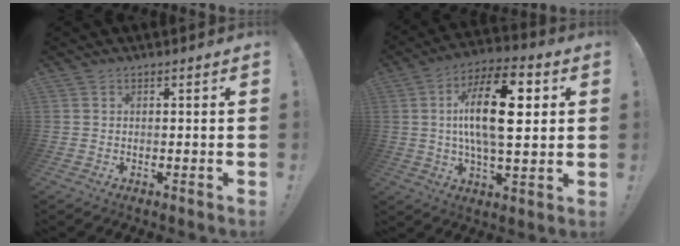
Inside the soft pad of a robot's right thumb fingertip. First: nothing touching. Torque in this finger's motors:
{"motor_torque": [1.59, 3.42, 0.39, 0.13, 0.33]}